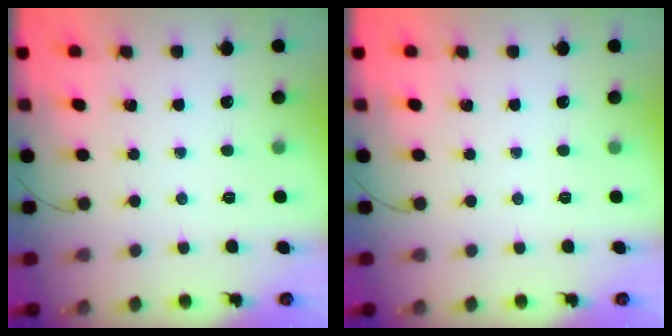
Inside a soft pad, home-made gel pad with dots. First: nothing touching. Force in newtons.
{"total": 0.0}